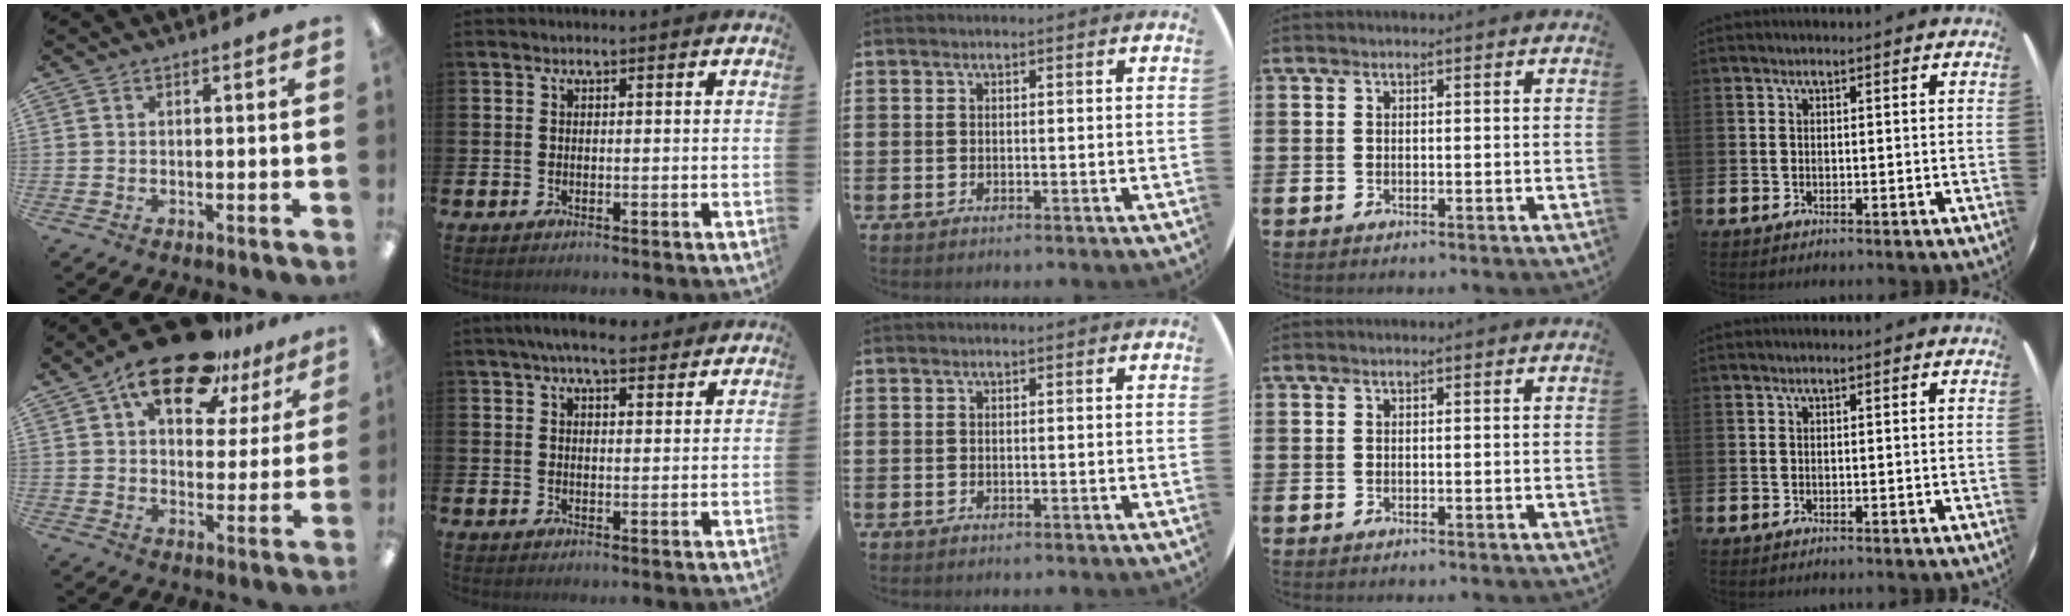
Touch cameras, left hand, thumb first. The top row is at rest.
{"thumb": {"total": 15.8, "force": [11.0, 6.9, 9.0], "torque": [-0.152, -0.054, 0.193]}, "index": {"total": 5.2, "force": [4.6, 1.3, 2.1], "torque": [-0.043, -0.013, 0.081]}}